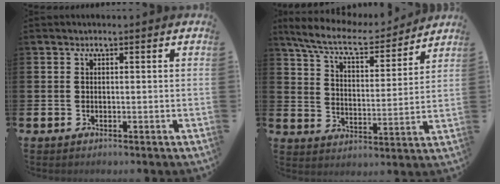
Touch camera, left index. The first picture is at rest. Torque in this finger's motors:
{"motor_torque": [0.96, -1.18, 0.52, 0.14]}